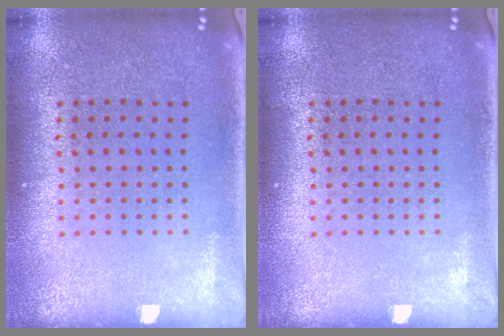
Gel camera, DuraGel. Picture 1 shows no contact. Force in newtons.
{"total": 0.0}